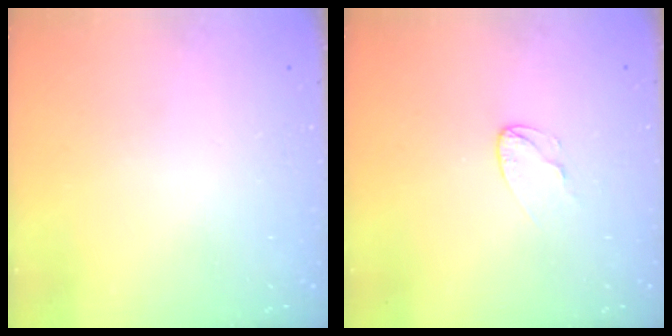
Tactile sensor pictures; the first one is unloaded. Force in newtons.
{"total": 5.2, "press": 5.2, "slide": 0.4}